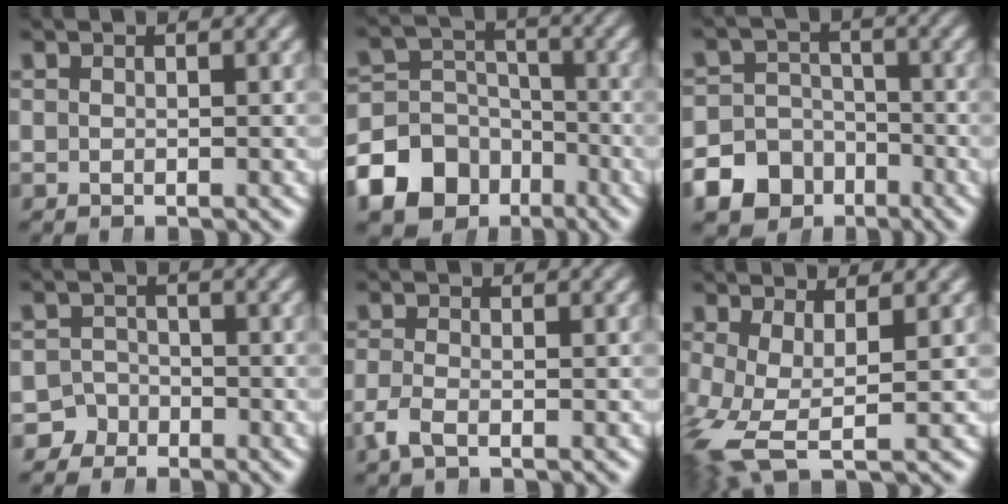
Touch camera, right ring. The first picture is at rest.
{"total": 11.3, "force": [-5.3, 9.1, 4.0], "torque": [-0.067, -0.041, -0.084]}
{"total": 9.0, "force": [-4.7, 7.3, 2.3], "torque": [-0.040, -0.029, -0.081]}
{"total": 4.9, "force": [-3.2, 3.7, 0.2], "torque": [-0.006, -0.013, -0.057]}
{"total": 1.9, "force": [-1.3, 0.6, 1.2], "torque": [-0.032, -0.009, -0.022]}
{"total": 5.2, "force": [-1.9, 3.0, 3.8], "torque": [-0.112, -0.048, -0.012]}